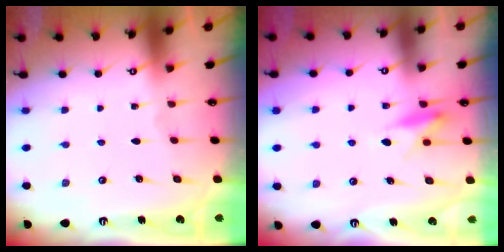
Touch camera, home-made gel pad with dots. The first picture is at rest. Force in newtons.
{"total": 8.0, "press": 7.9, "slide": 0.9}